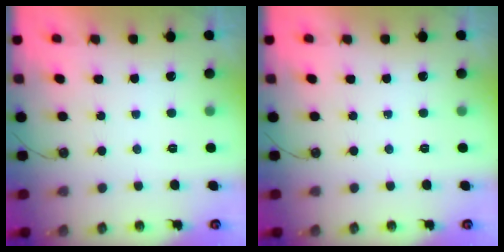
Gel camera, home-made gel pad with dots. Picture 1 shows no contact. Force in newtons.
{"total": 0.0}